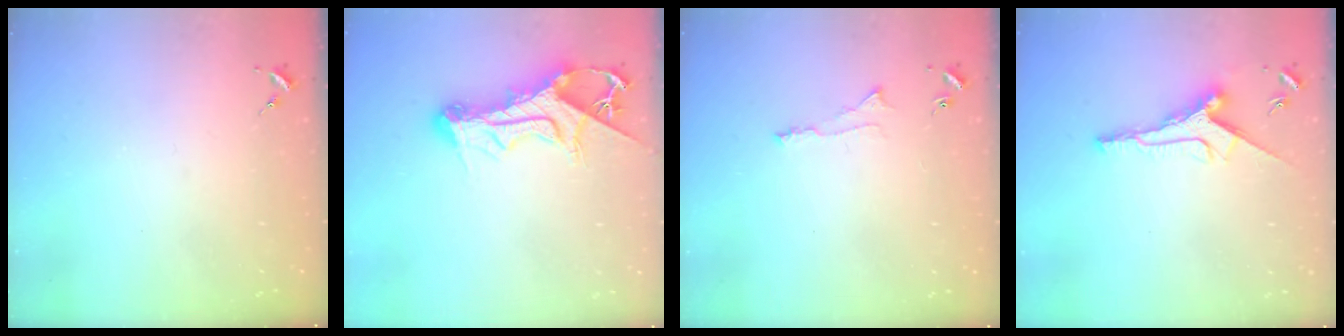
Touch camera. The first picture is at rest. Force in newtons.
{"total": 14.1, "press": 14.0, "slide": 1.6}
{"total": 3.2, "press": 3.2, "slide": 0.3}
{"total": 10.0, "press": 10.0, "slide": 0.3}